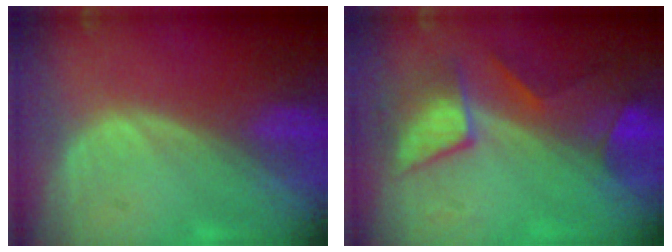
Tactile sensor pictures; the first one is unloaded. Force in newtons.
{"total": 7.5, "press": 7.2, "slide": 2.0}